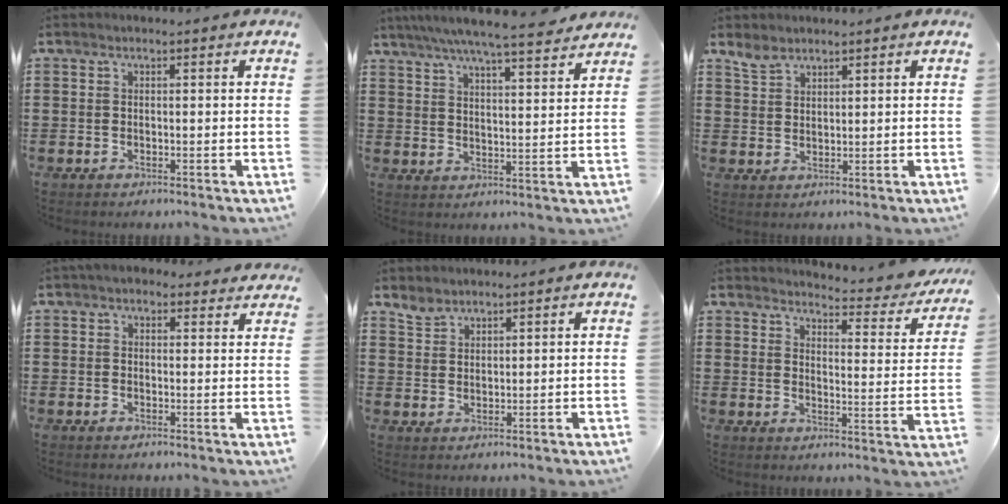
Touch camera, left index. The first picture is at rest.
{"total": 6.3, "force": [5.7, -0.3, 2.7], "torque": [-0.071, -0.028, 0.098]}
{"total": 2.7, "force": [2.3, 1.1, 0.8], "torque": [-0.020, 0.001, 0.046]}
{"total": 2.8, "force": [2.3, 1.4, 0.7], "torque": [-0.023, 0.002, 0.042]}
{"total": 2.5, "force": [2.2, 1.0, 0.3], "torque": [-0.012, 0.000, 0.044]}
{"total": 3.4, "force": [3.2, -0.1, 0.8], "torque": [-0.022, -0.038, 0.046]}